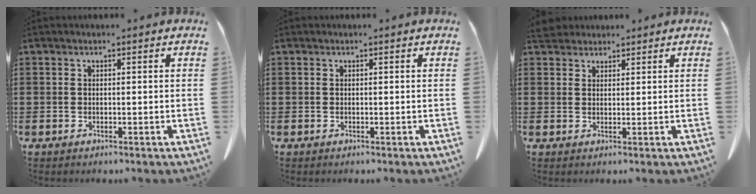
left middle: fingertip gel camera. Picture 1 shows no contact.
{"total": 0.0}
{"total": 3.5, "force": [3.2, 1.1, 0.9], "torque": [-0.028, -0.001, 0.063]}